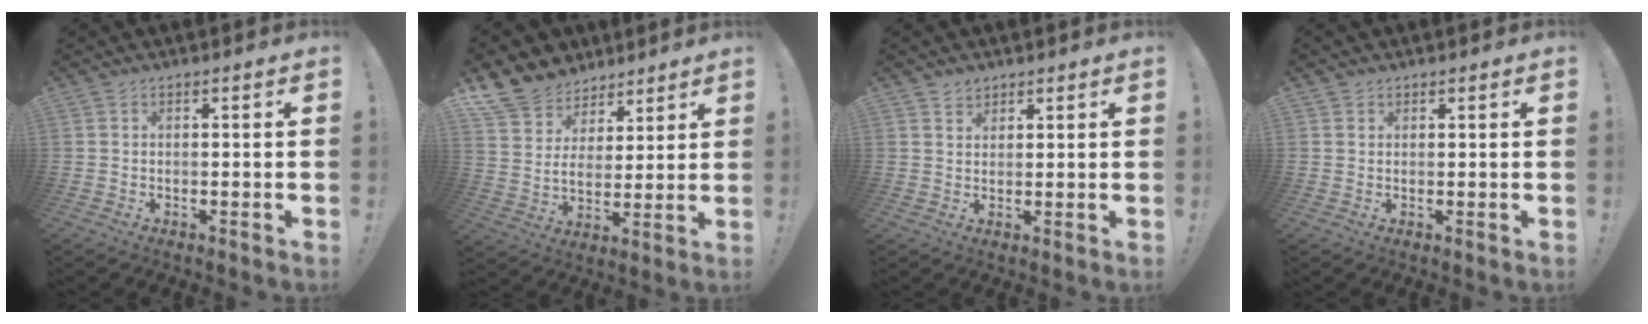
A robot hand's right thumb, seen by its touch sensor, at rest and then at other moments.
{"total": 11.5, "force": [8.0, 7.9, 2.4], "torque": [-0.051, -0.058, 0.160]}
{"total": 2.7, "force": [2.2, 1.6, 0.2], "torque": [0.003, -0.013, 0.041]}
{"total": 1.3, "force": [1.0, 0.8, 0.1], "torque": [0.002, -0.005, 0.018]}